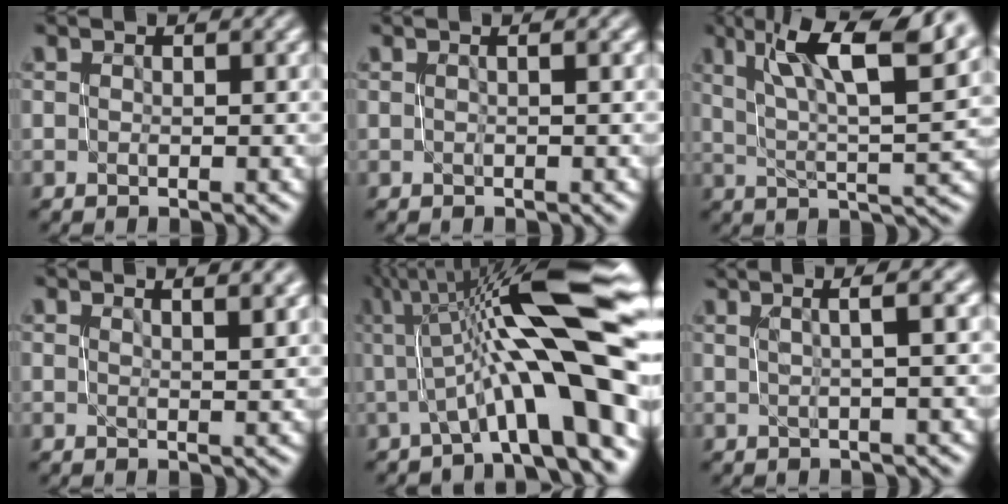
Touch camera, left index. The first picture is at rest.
{"total": 1.2, "force": [0.1, 0.4, 1.1], "torque": [-0.012, 0.006, -0.003]}
{"total": 10.9, "force": [5.5, 2.7, 9.0], "torque": [-0.139, 0.018, 0.095]}
{"total": 3.4, "force": [1.9, 1.1, 2.6], "torque": [-0.018, 0.007, 0.015]}
{"total": 13.1, "force": [1.3, 3.0, 12.7], "torque": [-0.180, 0.021, 0.022]}
{"total": 3.7, "force": [1.3, 0.7, 3.4], "torque": [-0.046, 0.015, 0.016]}